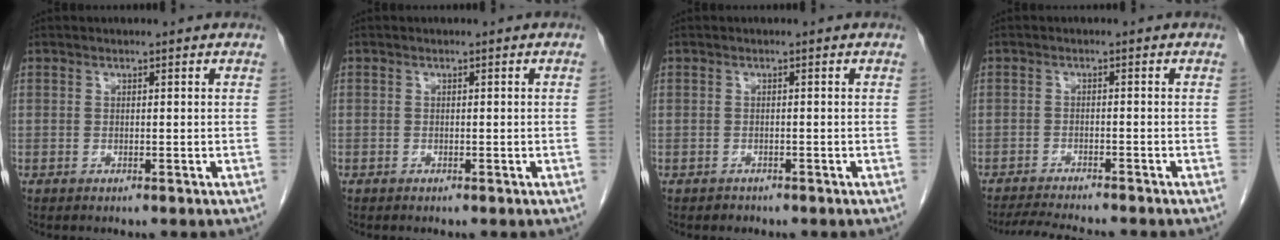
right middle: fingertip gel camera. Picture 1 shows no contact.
{"total": 0.0}
{"total": 0.9, "force": [-0.7, 0.5, -0.1], "torque": [-0.004, 0.002, -0.013]}
{"total": 7.3, "force": [-6.8, 0.2, 2.8], "torque": [-0.041, -0.015, -0.107]}